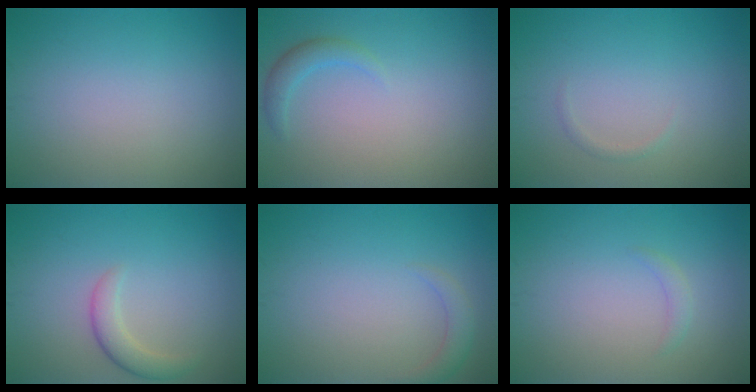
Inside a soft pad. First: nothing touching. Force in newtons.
{"total": 1.6, "press": 1.6, "slide": 0.1}
{"total": 0.6, "press": 0.6, "slide": 0.0}
{"total": 2.2, "press": 2.2, "slide": 0.2}
{"total": 1.5, "press": 1.4, "slide": 0.2}
{"total": 0.8, "press": 0.8, "slide": 0.1}